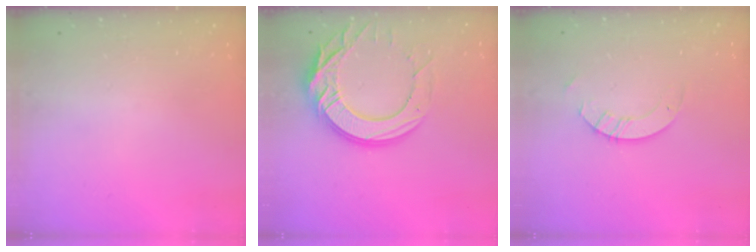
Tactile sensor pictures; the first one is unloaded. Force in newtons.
{"total": 17.9, "press": 17.8, "slide": 1.9}
{"total": 3.6, "press": 3.6, "slide": 0.4}